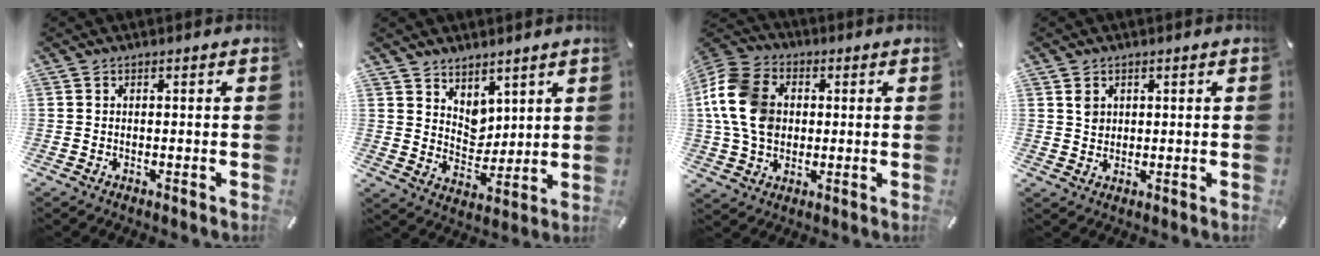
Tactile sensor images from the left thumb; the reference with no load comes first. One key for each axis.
{"total": 7.2, "fx": 5.3, "fy": 4.8, "fz": -0.6, "tx": -0.006, "ty": -0.046, "tz": 0.104}
{"total": 13.8, "fx": 1.0, "fy": 11.1, "fz": 8.2, "tx": -0.199, "ty": 0.019, "tz": 0.017}
{"total": 2.7, "fx": 1.1, "fy": 2.3, "fz": 0.7, "tx": -0.002, "ty": -0.004, "tz": 0.018}